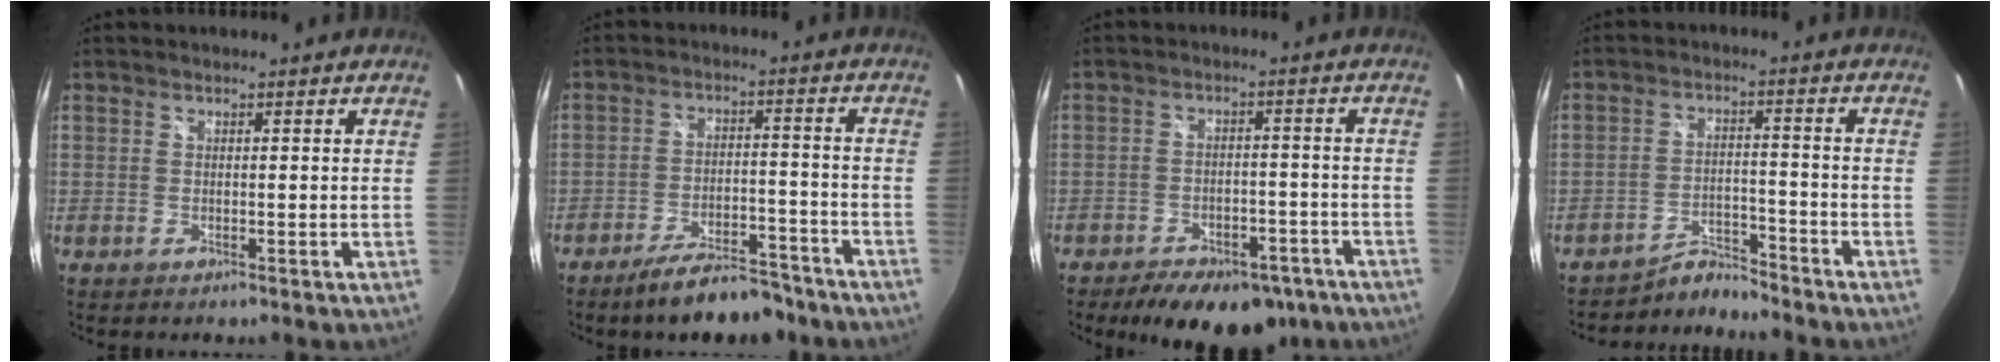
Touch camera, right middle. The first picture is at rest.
{"total": 11.1, "force": [-9.2, 3.4, 5.2], "torque": [-0.098, 0.005, -0.132]}
{"total": 16.0, "force": [-11.6, 7.9, 7.7], "torque": [-0.155, -0.003, -0.145]}
{"total": 4.8, "force": [-4.8, -0.2, -0.7], "torque": [0.008, 0.015, -0.085]}